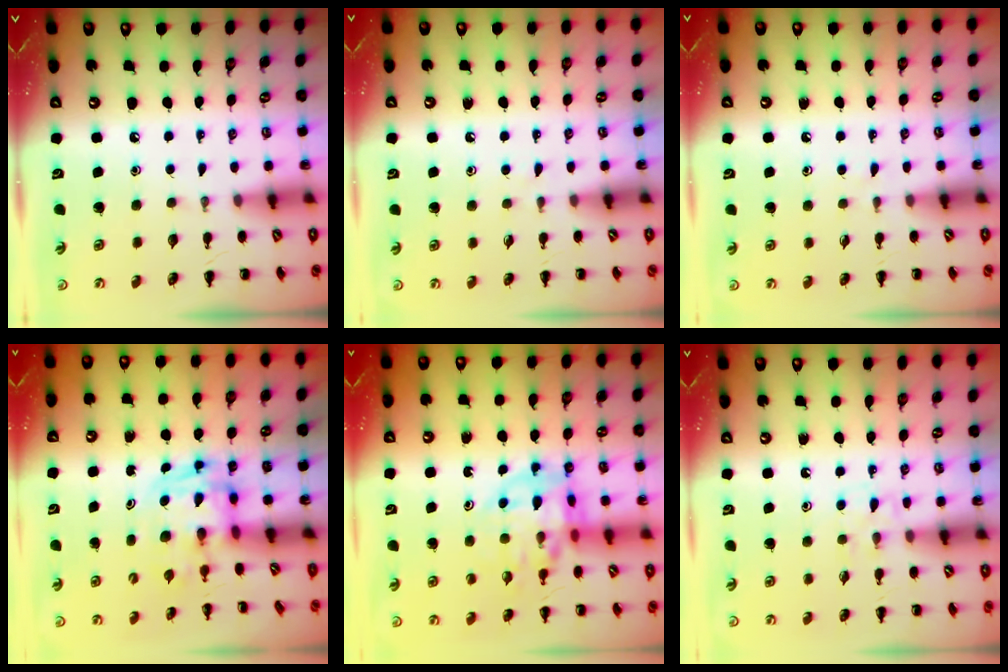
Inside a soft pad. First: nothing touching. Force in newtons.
{"total": 2.9, "press": 2.6, "slide": 1.4}
{"total": 2.9, "press": 2.6, "slide": 1.4}
{"total": 2.9, "press": 2.9, "slide": 0.5}
{"total": 12.8, "press": 12.4, "slide": 3.1}
{"total": 4.8, "press": 4.6, "slide": 1.5}